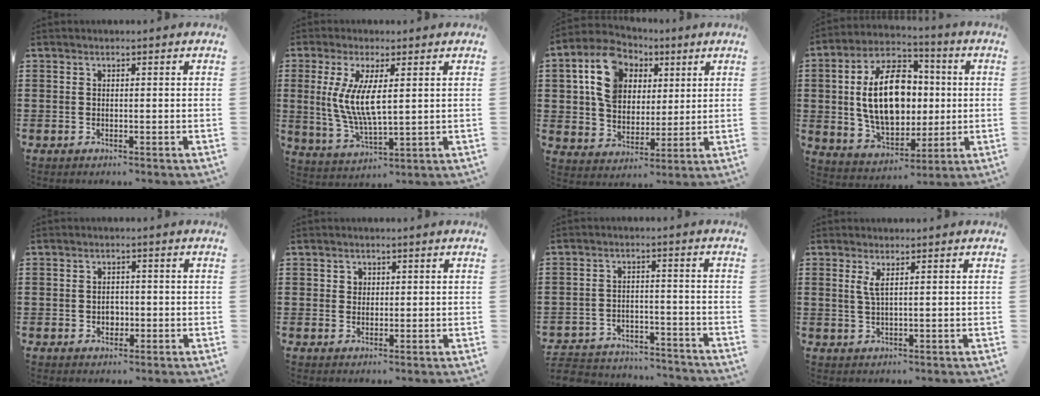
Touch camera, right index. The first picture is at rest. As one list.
[{"total": 7.8, "force": [1.1, 2.6, 7.3], "torque": [-0.157, -0.002, 0.016]}, {"total": 11.0, "force": [3.8, 8.6, 5.9], "torque": [-0.126, 0.019, 0.068]}, {"total": 15.4, "force": [0.8, 9.4, 12.2], "torque": [-0.230, 0.007, 0.011]}, {"total": 1.9, "force": [-0.3, 1.5, 1.2], "torque": [-0.017, -0.001, -0.008]}, {"total": 1.5, "force": [0.5, 1.4, 0.2], "torque": [-0.010, 0.007, 0.009]}, {"total": 4.1, "force": [-4.0, 0.9, 0.2], "torque": [-0.016, 0.005, -0.086]}, {"total": 2.0, "force": [0.8, 0.3, 1.8], "torque": [-0.040, 0.000, 0.014]}]